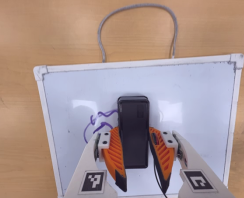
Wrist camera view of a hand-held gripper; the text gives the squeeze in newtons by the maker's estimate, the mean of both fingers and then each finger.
{"total": 13.4, "left": 12.5, "right": 14.3}